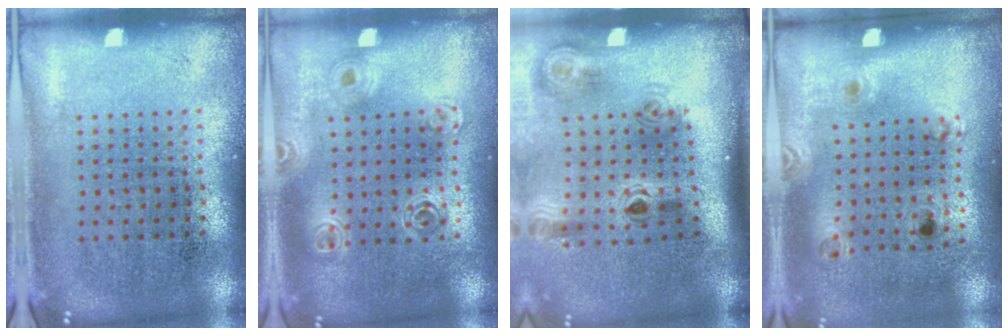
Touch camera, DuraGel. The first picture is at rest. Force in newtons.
{"total": 1.4, "press": 1.3, "slide": 0.5}
{"total": 2.0, "press": 1.4, "slide": 1.5}
{"total": 1.2, "press": 0.7, "slide": 1.0}